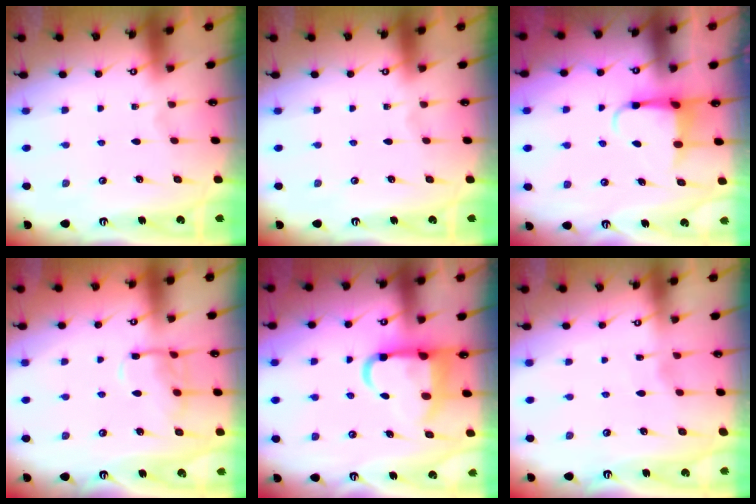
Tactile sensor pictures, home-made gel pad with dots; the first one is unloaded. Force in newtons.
{"total": 0.0}
{"total": 4.4, "press": 4.3, "slide": 0.3}
{"total": 10.3, "press": 10.2, "slide": 0.8}
{"total": 10.7, "press": 10.6, "slide": 1.5}
{"total": 3.2, "press": 3.2, "slide": 0.5}